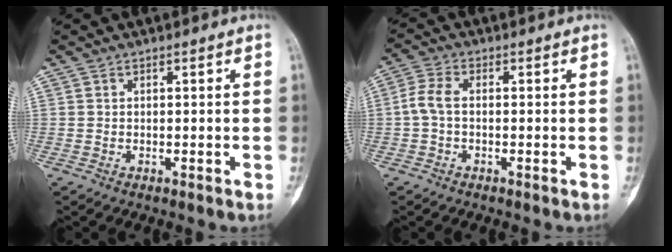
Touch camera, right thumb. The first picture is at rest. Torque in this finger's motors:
{"motor_torque": [0.01, 0.02, 0.28, -0.27, 0.04]}